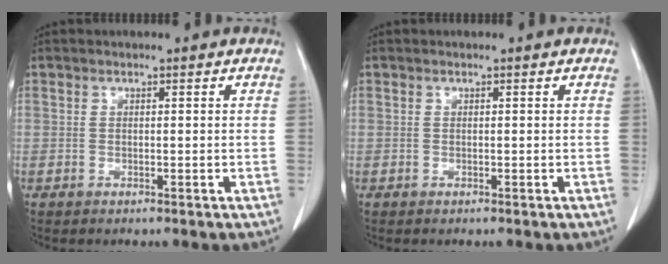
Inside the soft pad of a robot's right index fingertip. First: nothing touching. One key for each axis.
{"total": 0.0}